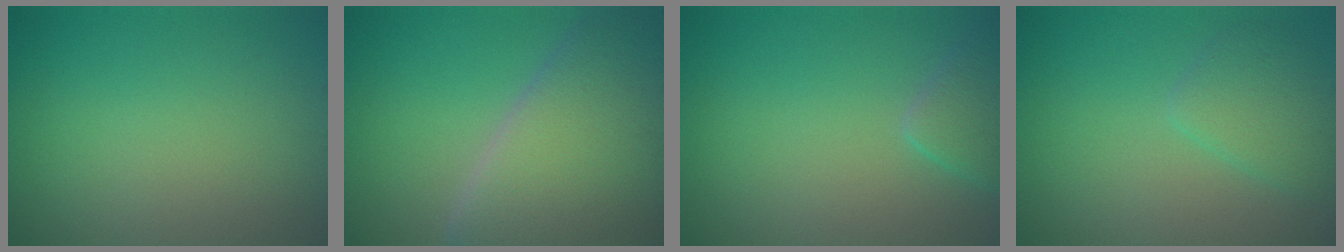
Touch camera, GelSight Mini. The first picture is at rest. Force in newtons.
{"total": 11.1, "press": 11.1, "slide": 0.6}
{"total": 2.3, "press": 2.3, "slide": 0.2}
{"total": 2.6, "press": 2.6, "slide": 0.2}